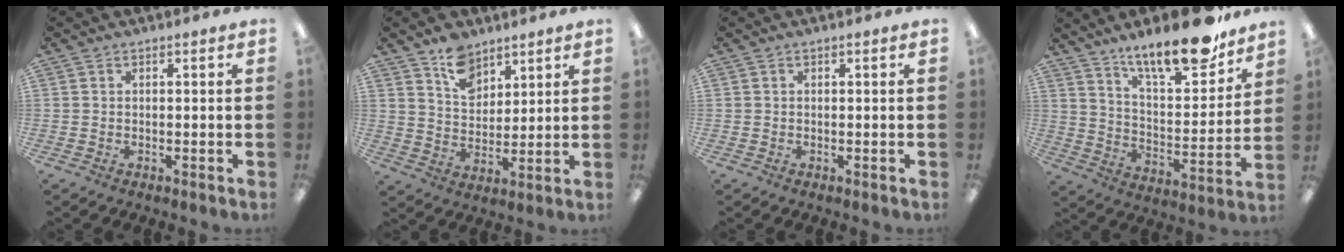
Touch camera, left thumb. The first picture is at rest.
{"total": 9.4, "force": [6.9, 5.6, 3.0], "torque": [-0.053, -0.035, 0.129]}
{"total": 0.0}
{"total": 19.1, "force": [14.9, 5.4, 10.6], "torque": [-0.161, -0.097, 0.247]}